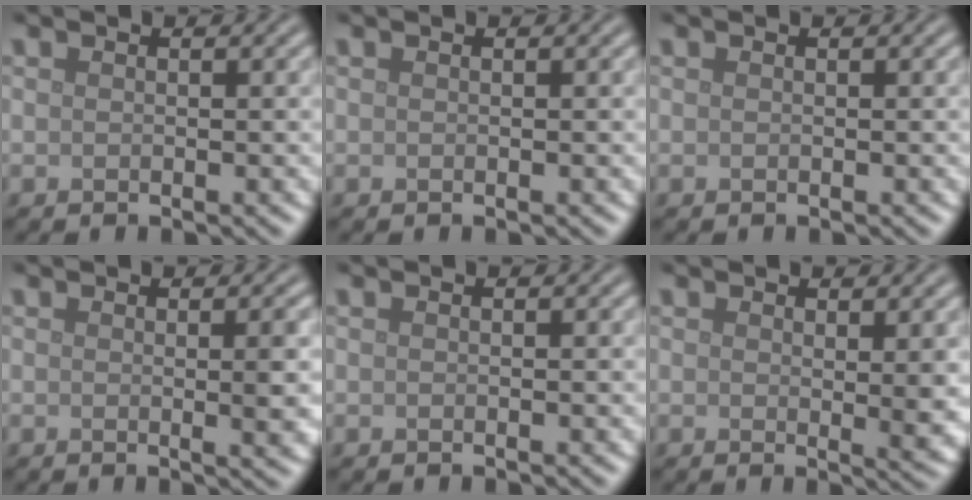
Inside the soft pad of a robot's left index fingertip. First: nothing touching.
{"total": 0.0}
{"total": 0.0}
{"total": 3.5, "force": [0.3, 0.9, 3.3], "torque": [-0.036, 0.000, 0.002]}
{"total": 0.0}
{"total": 2.5, "force": [0.9, 0.5, 2.3], "torque": [-0.029, -0.011, 0.016]}